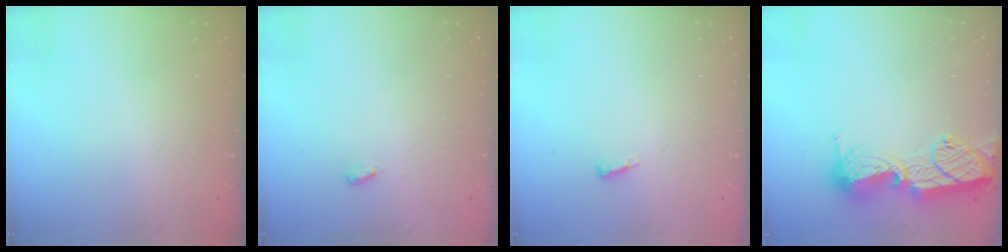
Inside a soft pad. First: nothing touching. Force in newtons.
{"total": 3.2, "press": 3.1, "slide": 0.4}
{"total": 5.0, "press": 4.9, "slide": 0.9}
{"total": 14.9, "press": 14.9, "slide": 0.9}